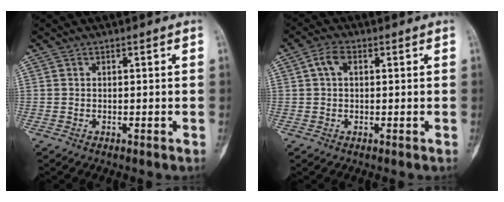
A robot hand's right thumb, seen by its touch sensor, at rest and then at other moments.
{"total": 3.4, "force": [0.8, 2.0, 2.6], "torque": [-0.053, 0.010, 0.014]}